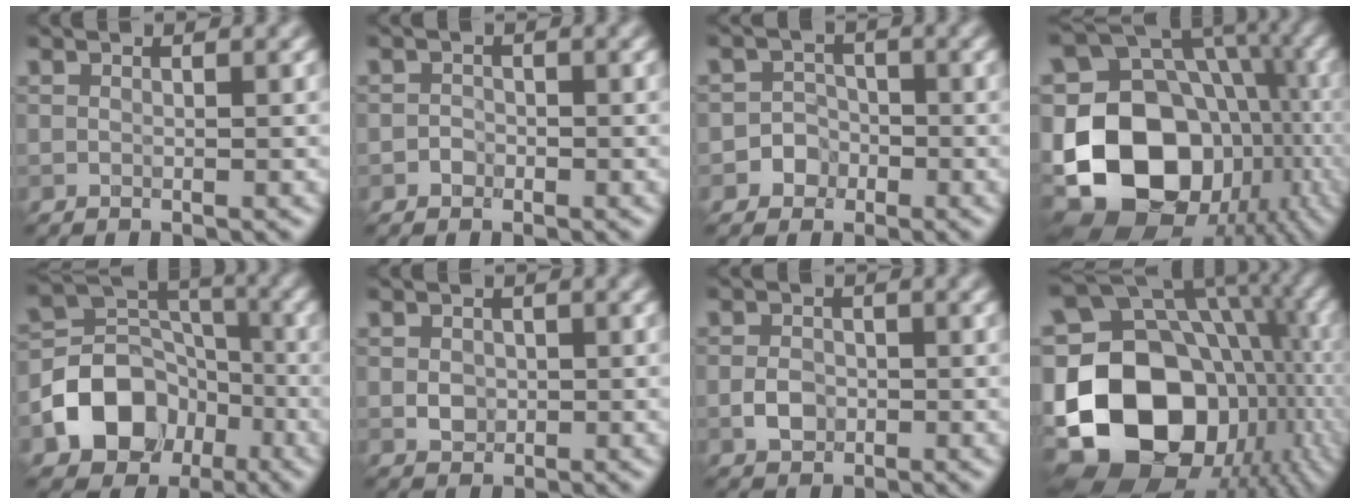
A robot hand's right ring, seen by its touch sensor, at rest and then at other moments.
{"total": 0.9, "force": [-0.5, 0.8, 0.1], "torque": [0.004, 0.001, -0.009]}
{"total": 2.9, "force": [-1.3, 2.6, 0.2], "torque": [0.029, 0.006, -0.033]}
{"total": 19.8, "force": [-4.6, 15.2, 11.9], "torque": [-0.205, -0.002, -0.068]}
{"total": 9.4, "force": [-4.0, 7.3, 4.3], "torque": [-0.063, -0.002, -0.080]}
{"total": 1.7, "force": [0.0, 1.5, 0.8], "torque": [-0.015, -0.003, -0.002]}
{"total": 2.2, "force": [-0.6, 1.7, 1.3], "torque": [-0.022, 0.000, -0.016]}
{"total": 22.2, "force": [-5.1, 16.8, 13.6], "torque": [-0.248, -0.003, -0.079]}